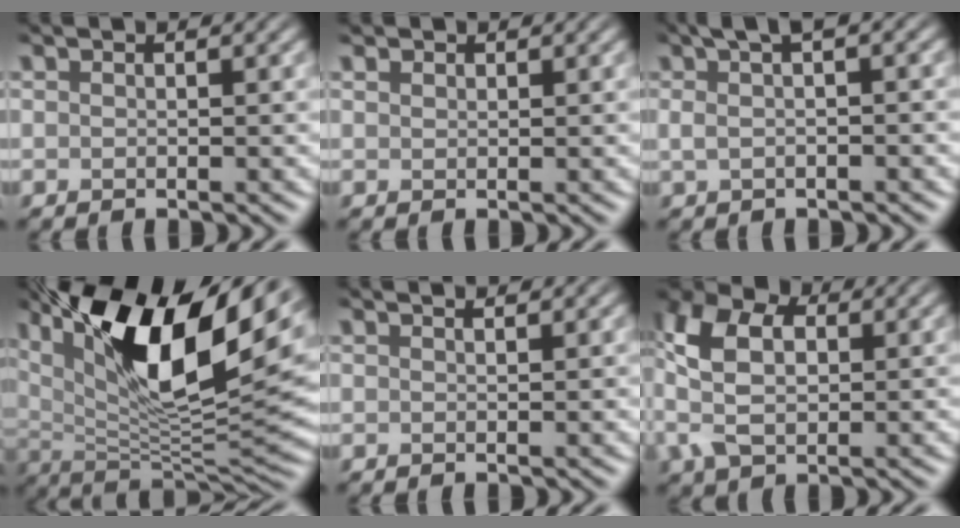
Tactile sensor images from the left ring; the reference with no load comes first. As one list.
[{"total": 1.0, "force": [0.8, 0.6, 0.2], "torque": [-0.006, -0.001, 0.012]}, {"total": 3.3, "force": [1.0, 0.9, 2.9], "torque": [-0.049, 0.012, 0.013]}, {"total": 14.9, "force": [6.4, 5.0, 12.5], "torque": [-0.205, 0.002, 0.115]}, {"total": 1.0, "force": [0.9, 0.1, 0.4], "torque": [-0.006, -0.002, 0.009]}, {"total": 7.6, "force": [1.0, 5.1, 5.6], "torque": [-0.136, 0.007, 0.008]}]